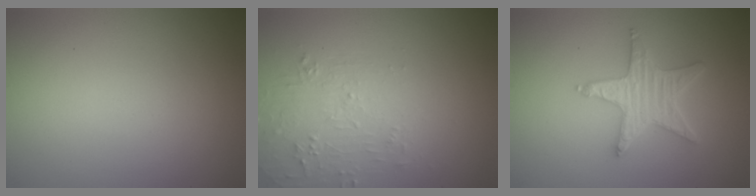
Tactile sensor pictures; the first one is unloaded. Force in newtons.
{"total": 1.9, "press": 0.8, "slide": 1.7}
{"total": 3.9, "press": 3.6, "slide": 1.6}